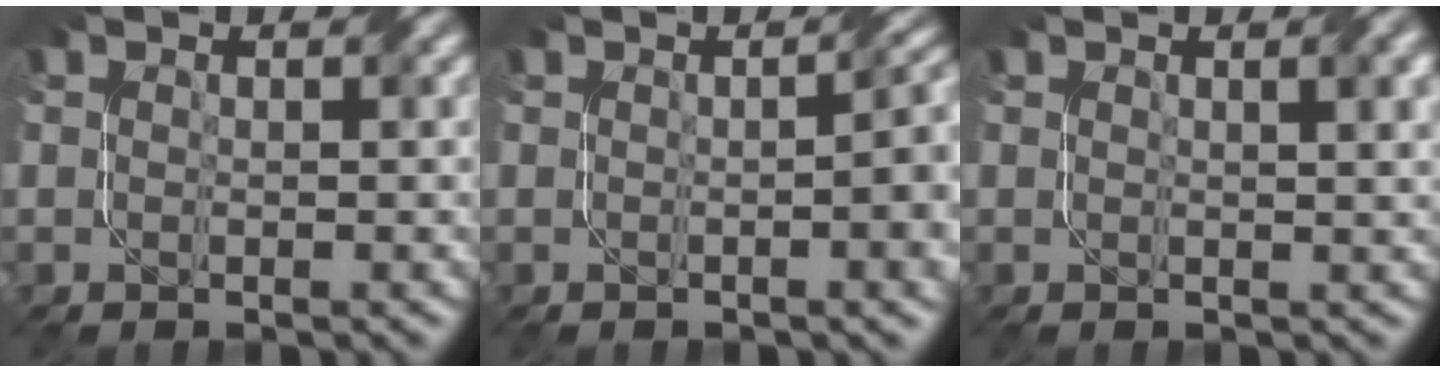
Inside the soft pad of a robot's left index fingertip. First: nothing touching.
{"total": 6.0, "force": [-0.3, 2.0, 5.6], "torque": [-0.041, 0.007, -0.001]}
{"total": 3.1, "force": [1.4, 1.0, 2.6], "torque": [-0.023, 0.006, 0.018]}